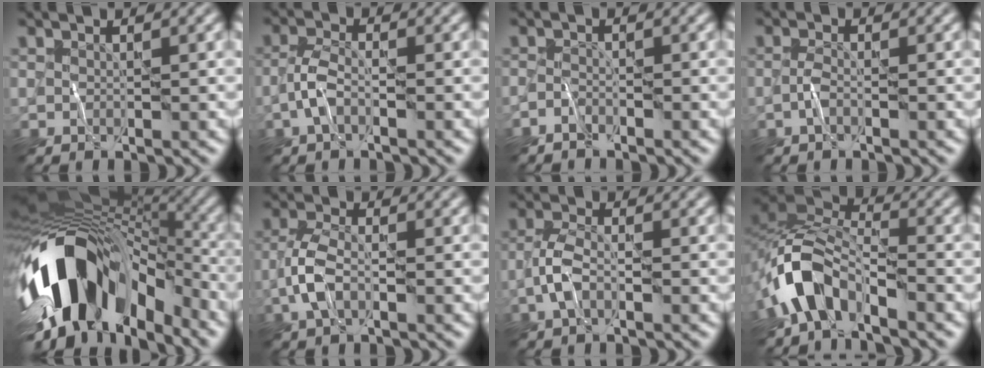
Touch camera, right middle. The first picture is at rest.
{"total": 2.3, "force": [-1.2, 0.9, 1.8], "torque": [-0.038, 0.006, -0.033]}
{"total": 1.2, "force": [-1.2, 0.2, 0.2], "torque": [-0.005, 0.003, -0.029]}
{"total": 1.0, "force": [-0.6, 0.2, 0.8], "torque": [-0.019, 0.003, -0.018]}
{"total": 14.5, "force": [-5.3, 8.1, 10.8], "torque": [-0.180, 0.010, -0.087]}
{"total": 3.3, "force": [-1.3, 1.5, 2.6], "torque": [-0.058, 0.004, -0.037]}
{"total": 2.6, "force": [-1.2, 1.1, 2.1], "torque": [-0.045, 0.005, -0.034]}
{"total": 6.1, "force": [-3.9, 2.9, 3.7], "torque": [-0.061, 0.003, -0.089]}